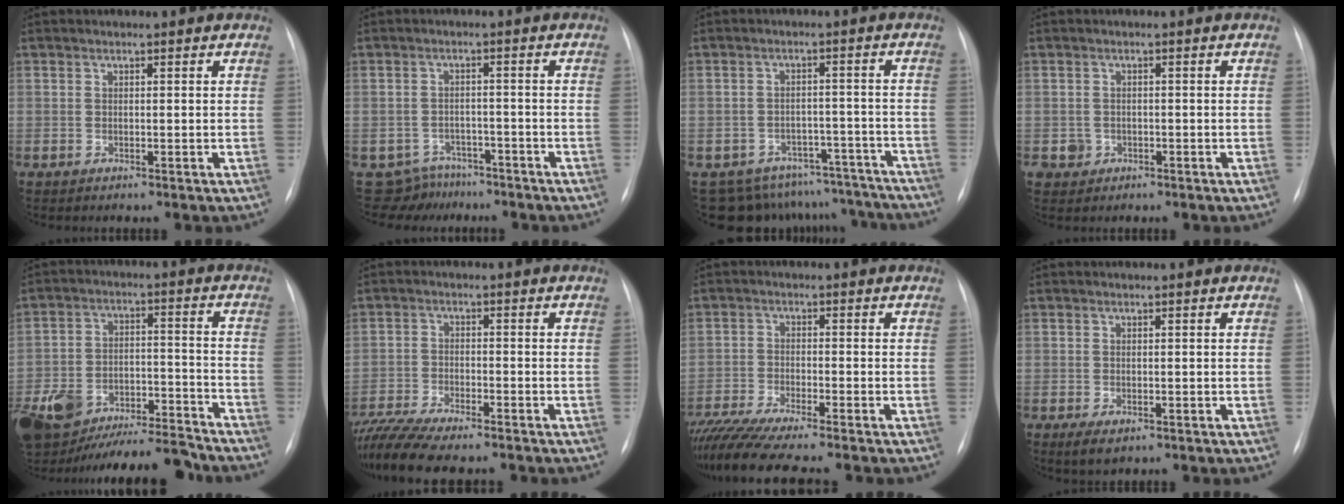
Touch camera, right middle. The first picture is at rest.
{"total": 6.4, "force": [-5.4, 3.2, -0.9], "torque": [0.016, 0.022, -0.078]}
{"total": 14.7, "force": [-13.6, 5.6, 0.7], "torque": [0.001, 0.039, -0.160]}
{"total": 2.0, "force": [-0.7, 1.8, 0.1], "torque": [0.005, 0.008, -0.008]}
{"total": 20.6, "force": [-17.8, 5.7, 8.6], "torque": [-0.178, 0.013, -0.278]}
{"total": 11.0, "force": [-9.6, 1.1, 5.2], "torque": [-0.090, -0.016, -0.156]}
{"total": 11.8, "force": [-10.2, -0.3, 6.0], "torque": [-0.100, -0.026, -0.169]}
{"total": 2.4, "force": [-1.3, 1.1, 1.8], "torque": [-0.033, -0.004, -0.014]}